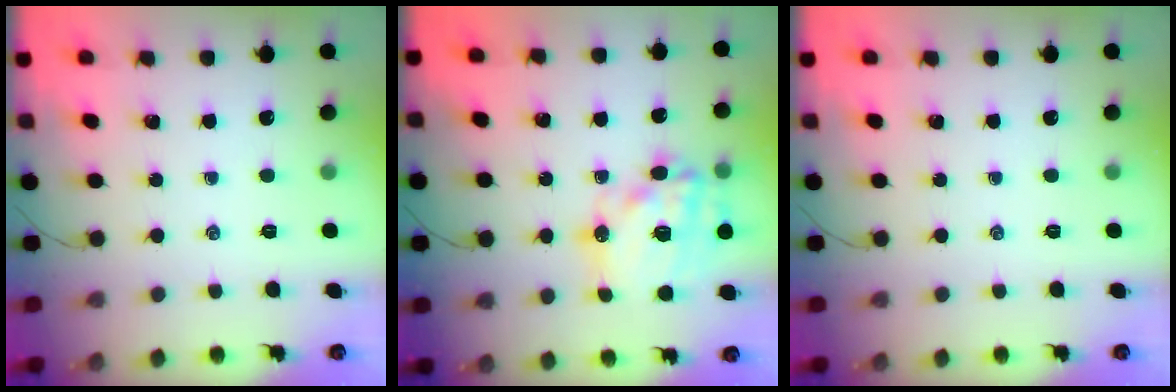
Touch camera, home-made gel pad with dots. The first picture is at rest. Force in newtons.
{"total": 20.2, "press": 19.8, "slide": 4.2}
{"total": 0.0}